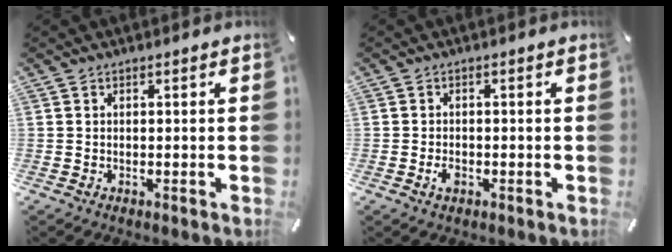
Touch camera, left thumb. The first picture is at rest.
{"total": 2.1, "force": [-0.9, 1.2, 1.4], "torque": [-0.033, 0.001, -0.018]}